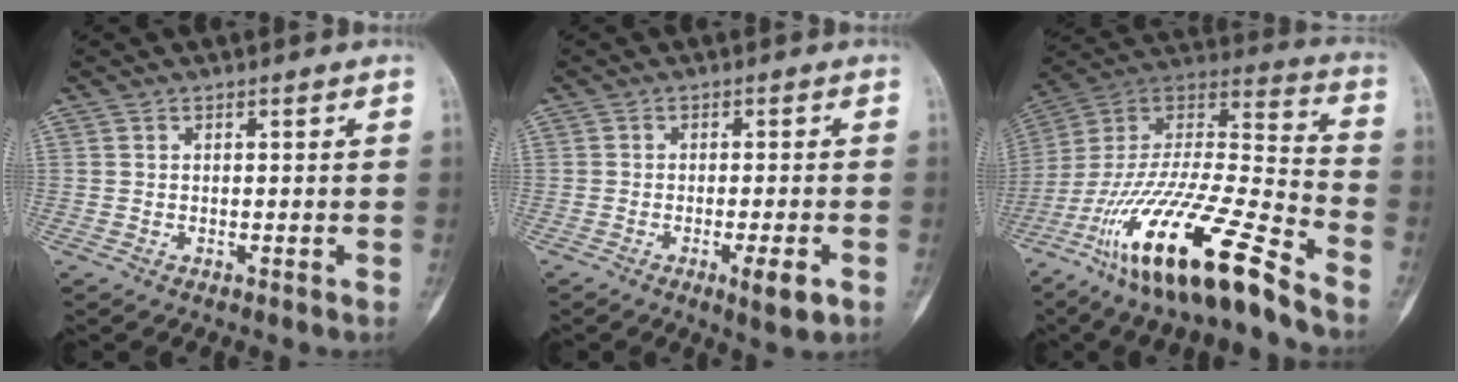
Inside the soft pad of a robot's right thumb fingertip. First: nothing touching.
{"total": 4.7, "force": [-2.0, 0.8, 4.2], "torque": [-0.066, -0.004, -0.029]}
{"total": 26.3, "force": [-16.8, 5.0, 19.6], "torque": [-0.393, 0.047, -0.303]}